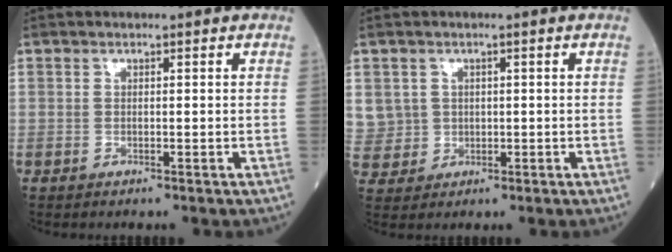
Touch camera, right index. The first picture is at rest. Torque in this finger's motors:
{"motor_torque": [0.59, -0.53, 0.28, 0.09]}